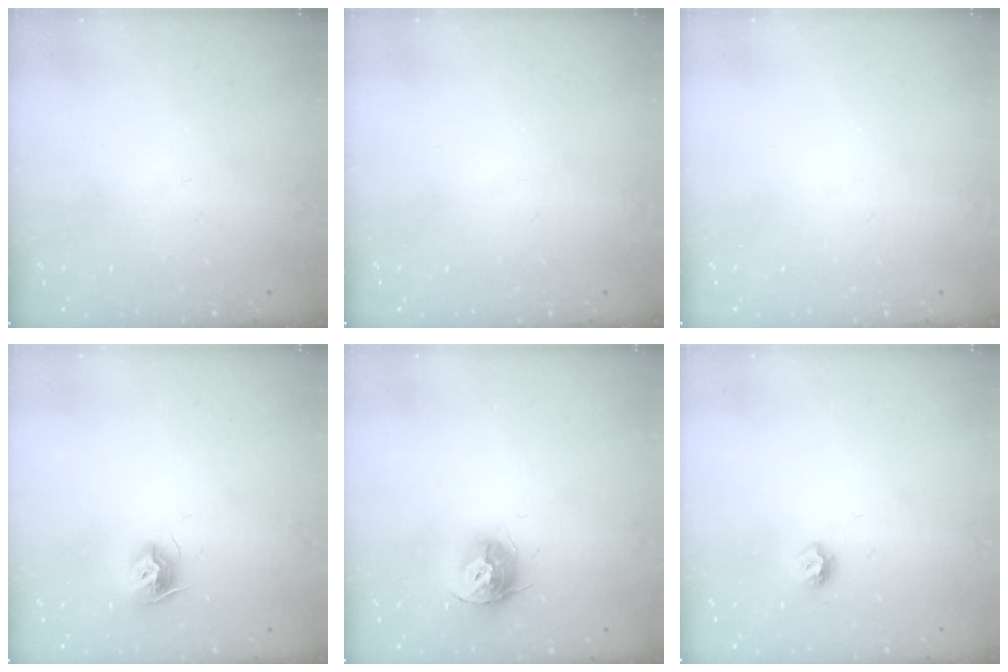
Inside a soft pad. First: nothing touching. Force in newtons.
{"total": 0.0}
{"total": 0.0}
{"total": 8.7, "press": 8.6, "slide": 0.4}
{"total": 11.1, "press": 11.0, "slide": 0.9}
{"total": 6.5, "press": 6.5, "slide": 0.8}